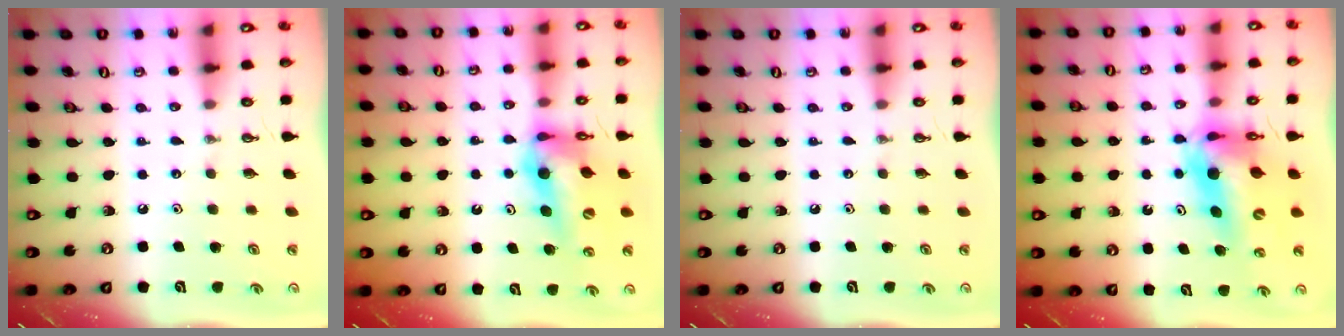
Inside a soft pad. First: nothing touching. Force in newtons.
{"total": 14.0, "press": 13.0, "slide": 5.2}
{"total": 0.0}
{"total": 13.7, "press": 13.6, "slide": 1.3}